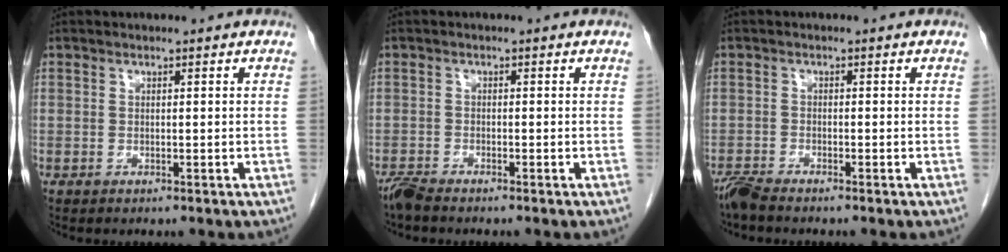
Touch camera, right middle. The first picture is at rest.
{"total": 2.0, "force": [-1.9, 0.0, 0.7], "torque": [-0.020, -0.008, -0.040]}
{"total": 2.4, "force": [-2.3, -0.1, 0.8], "torque": [-0.023, -0.011, -0.048]}